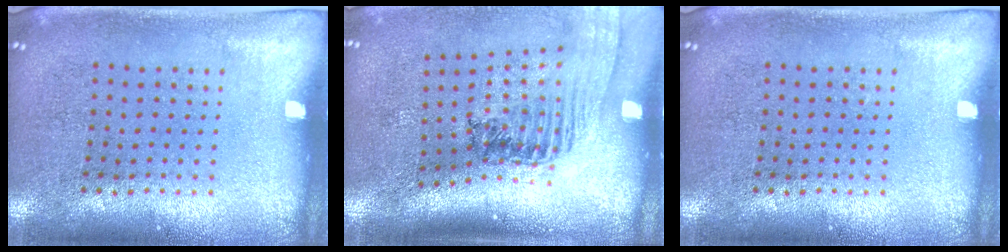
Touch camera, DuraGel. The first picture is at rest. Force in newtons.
{"total": 1.5, "press": 1.4, "slide": 0.4}
{"total": 0.0}